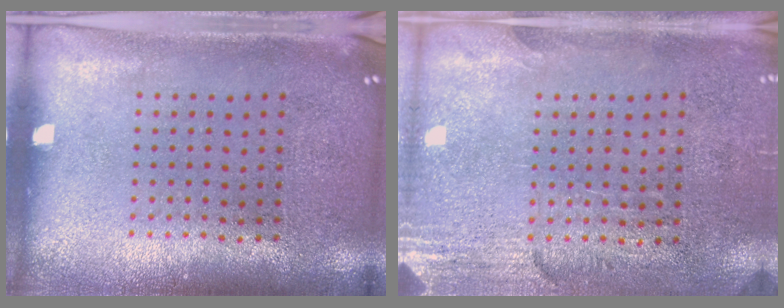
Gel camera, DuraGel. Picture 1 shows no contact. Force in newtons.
{"total": 2.8, "press": 2.5, "slide": 1.4}